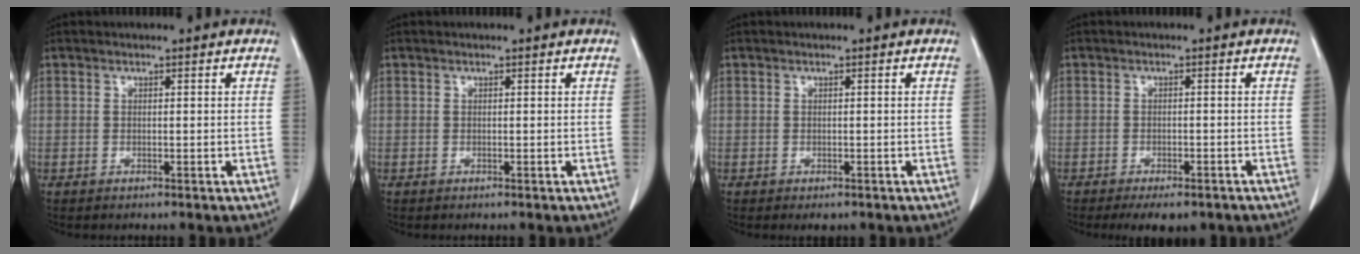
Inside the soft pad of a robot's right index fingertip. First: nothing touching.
{"total": 0.0}
{"total": 1.3, "force": [-0.9, 0.7, 0.7], "torque": [-0.007, -0.001, -0.006]}
{"total": 5.8, "force": [-4.4, 2.2, 3.1], "torque": [-0.034, -0.004, -0.058]}